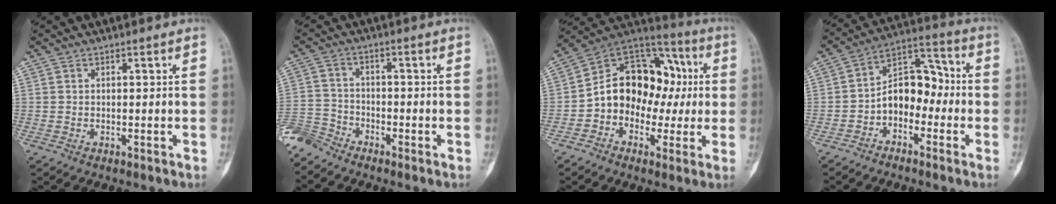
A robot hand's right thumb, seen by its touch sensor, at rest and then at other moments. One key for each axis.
{"total": 5.8, "fx": -5.4, "fy": 2.0, "fz": 0.5, "tx": -0.018, "ty": 0.014, "tz": -0.118}
{"total": 16.9, "fx": -0.7, "fy": 13.1, "fz": 10.7, "tx": -0.117, "ty": 0.055, "tz": -0.022}
{"total": 10.0, "fx": -2.6, "fy": 7.0, "fz": 6.6, "tx": -0.075, "ty": 0.051, "tz": -0.061}